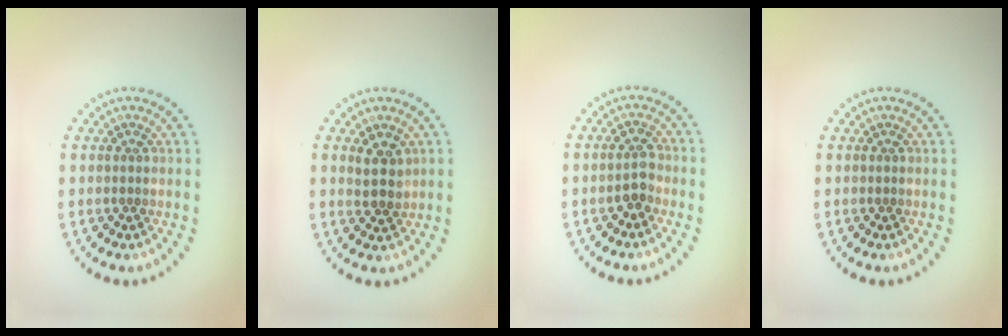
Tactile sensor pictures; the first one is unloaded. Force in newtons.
{"total": 2.4, "press": 2.2, "slide": 0.9}
{"total": 2.0, "press": 2.0, "slide": 0.5}
{"total": 0.0}